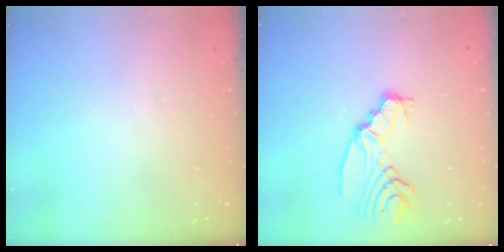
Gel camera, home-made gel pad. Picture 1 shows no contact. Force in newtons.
{"total": 9.4, "press": 9.4, "slide": 0.7}